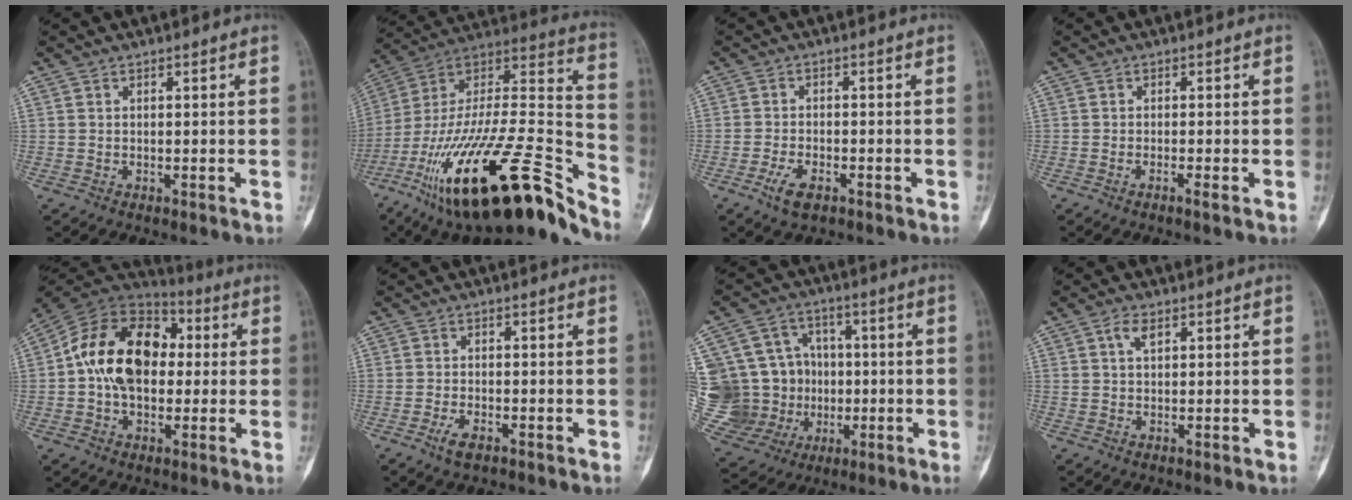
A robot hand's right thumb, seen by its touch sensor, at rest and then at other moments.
{"total": 36.5, "force": [-22.4, 10.5, 26.8], "torque": [-0.417, 0.066, -0.376]}
{"total": 4.4, "force": [-2.5, 2.0, 3.1], "torque": [-0.063, 0.008, -0.044]}
{"total": 1.1, "force": [-0.7, -0.1, 0.9], "torque": [-0.022, 0.001, -0.014]}
{"total": 18.6, "force": [1.1, 12.9, 13.4], "torque": [-0.202, 0.033, 0.009]}
{"total": 3.1, "force": [-1.8, 1.3, 2.2], "torque": [-0.047, 0.006, -0.034]}
{"total": 24.9, "force": [0.5, 21.0, 13.4], "torque": [-0.287, 0.044, 0.039]}
{"total": 2.6, "force": [1.1, 1.4, 1.9], "torque": [-0.034, 0.003, 0.020]}